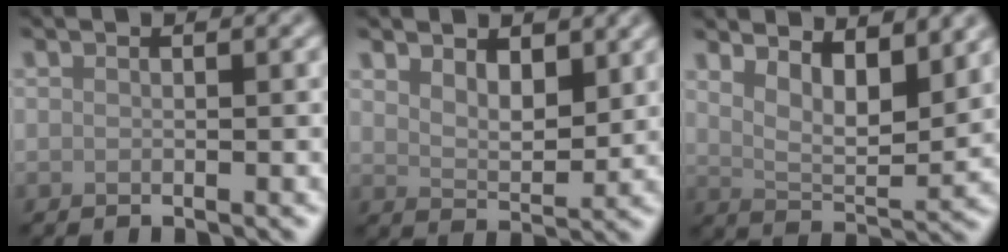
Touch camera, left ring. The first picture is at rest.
{"total": 3.6, "force": [2.0, 1.9, 2.3], "torque": [-0.046, -0.008, 0.035]}
{"total": 6.1, "force": [3.5, 2.2, 4.5], "torque": [-0.080, -0.008, 0.062]}